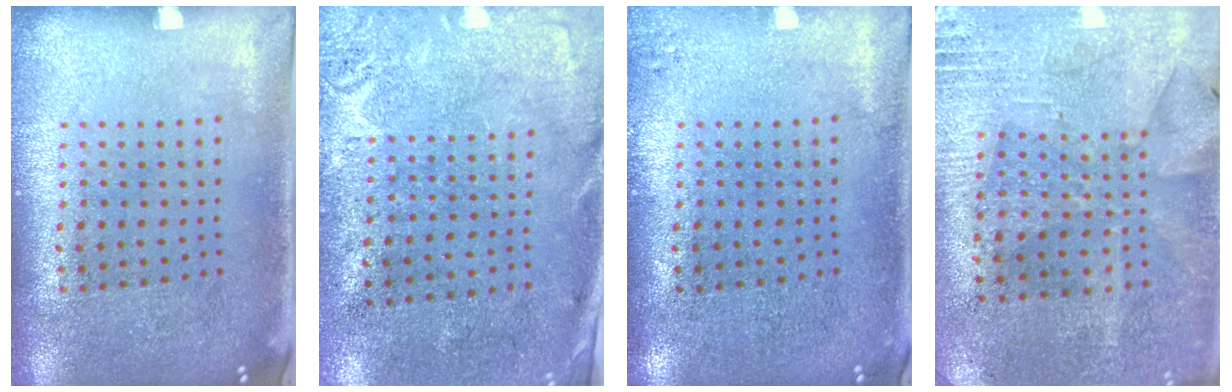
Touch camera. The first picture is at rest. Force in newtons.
{"total": 2.8, "press": 2.2, "slide": 1.7}
{"total": 1.0, "press": 1.0, "slide": 0.2}
{"total": 2.8, "press": 2.5, "slide": 1.1}